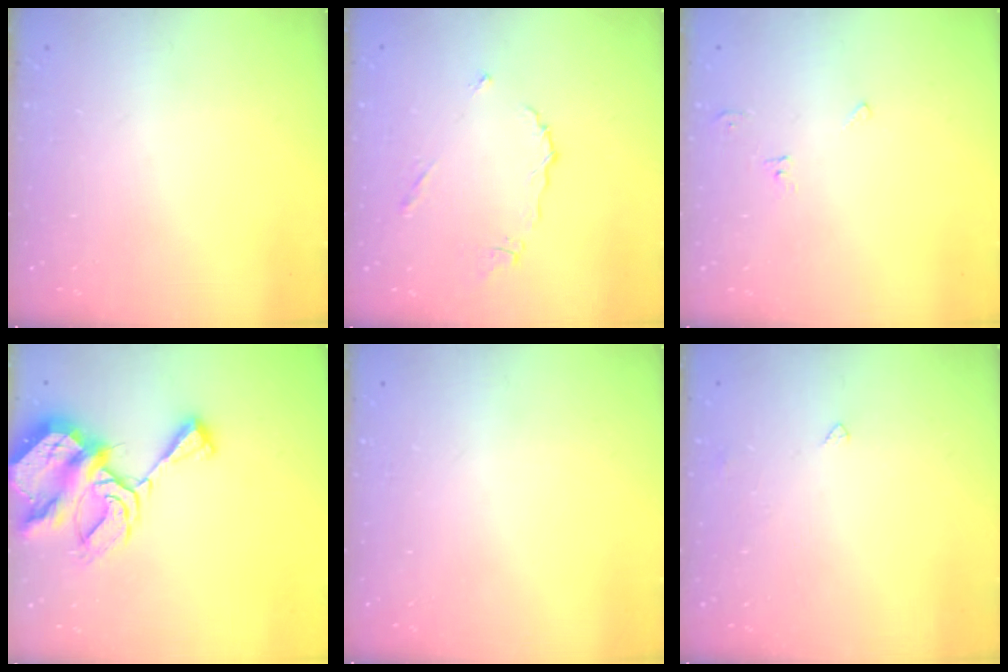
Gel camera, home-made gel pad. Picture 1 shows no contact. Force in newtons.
{"total": 6.0, "press": 6.0, "slide": 0.4}
{"total": 4.1, "press": 4.1, "slide": 0.5}
{"total": 11.1, "press": 11.0, "slide": 1.2}
{"total": 0.0}
{"total": 2.8, "press": 2.7, "slide": 0.4}